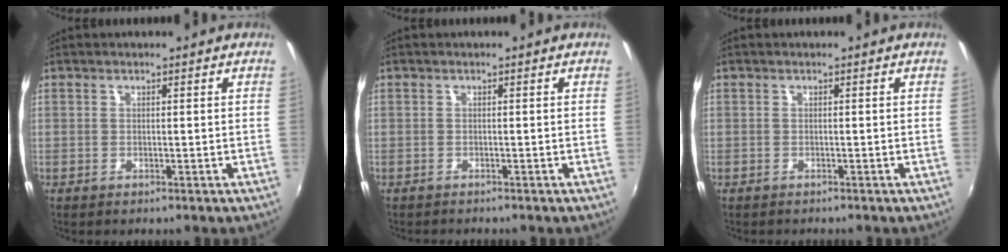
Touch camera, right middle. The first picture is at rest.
{"total": 1.2, "force": [-1.1, 0.1, 0.1], "torque": [-0.004, -0.009, -0.020]}
{"total": 0.8, "force": [-0.8, 0.2, 0.1], "torque": [-0.004, -0.006, -0.014]}